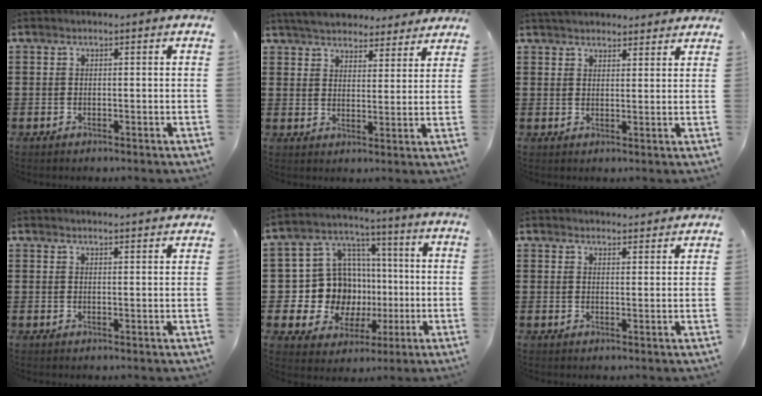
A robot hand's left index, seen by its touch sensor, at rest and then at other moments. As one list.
[{"total": 5.1, "force": [5.0, 0.8, 0.9], "torque": [-0.038, -0.020, 0.090]}, {"total": 3.1, "force": [3.1, 0.5, 0.3], "torque": [-0.013, -0.002, 0.059]}, {"total": 2.2, "force": [2.1, -0.3, 0.0], "torque": [-0.006, -0.006, 0.041]}, {"total": 12.0, "force": [-0.2, 11.4, 3.9], "torque": [-0.116, 0.001, 0.010]}, {"total": 2.5, "force": [2.5, 0.1, -0.1], "torque": [-0.005, -0.007, 0.048]}]